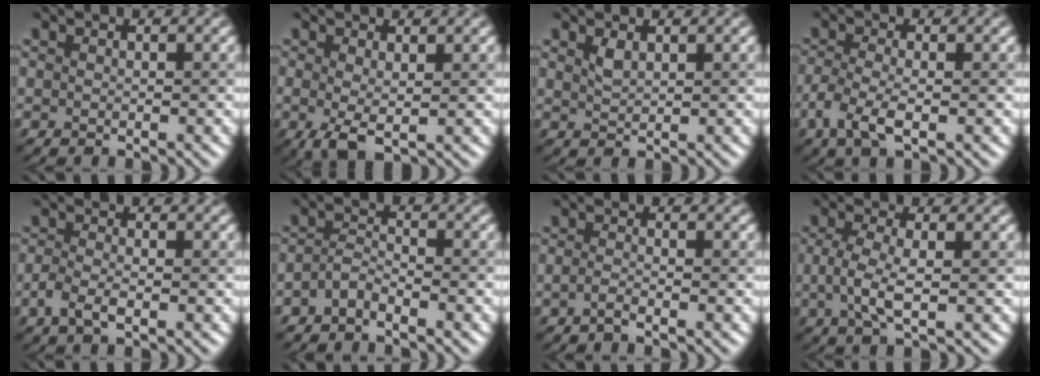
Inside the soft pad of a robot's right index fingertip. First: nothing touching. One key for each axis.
{"total": 2.6, "fx": 0.1, "fy": 1.2, "fz": 2.3, "tx": -0.051, "ty": -0.001, "tz": 0.001}
{"total": 1.3, "fx": 1.1, "fy": 0.4, "fz": 0.4, "tx": -0.010, "ty": 0.006, "tz": 0.025}
{"total": 2.8, "fx": -1.0, "fy": 1.1, "fz": 2.4, "tx": -0.056, "ty": 0.005, "tz": -0.027}
{"total": 1.7, "fx": -0.7, "fy": 0.7, "fz": 1.4, "tx": -0.032, "ty": 0.005, "tz": -0.020}
{"total": 1.4, "fx": -1.0, "fy": 0.5, "fz": 0.8, "tx": -0.017, "ty": 0.010, "tz": -0.027}
{"total": 0.9, "fx": -0.6, "fy": 0.2, "fz": 0.7, "tx": -0.007, "ty": 0.004, "tz": -0.019}
{"total": 2.7, "fx": 0.0, "fy": 0.7, "fz": 2.6, "tx": -0.055, "ty": 0.004, "tz": -0.001}